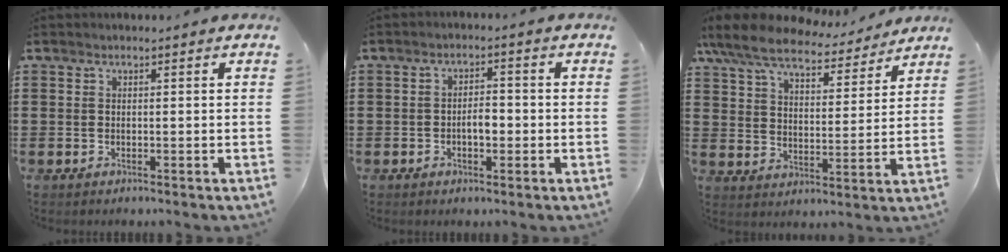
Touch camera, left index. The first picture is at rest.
{"total": 3.0, "force": [-0.7, 1.3, 2.7], "torque": [-0.043, 0.003, -0.016]}
{"total": 8.7, "force": [7.8, 1.7, 3.5], "torque": [-0.100, -0.041, 0.139]}